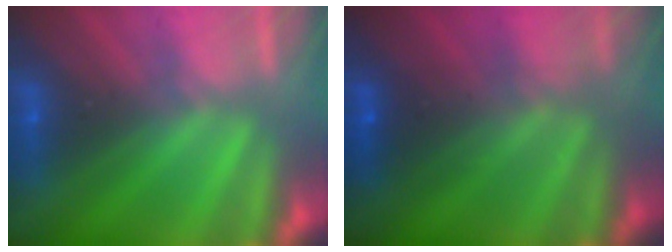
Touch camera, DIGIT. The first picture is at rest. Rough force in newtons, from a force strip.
{"total": 5.9}